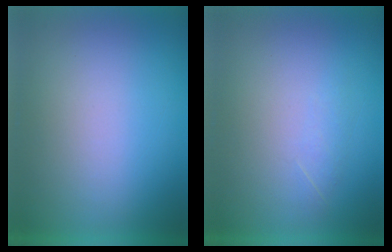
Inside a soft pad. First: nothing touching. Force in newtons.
{"total": 1.3}